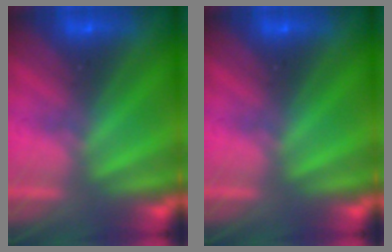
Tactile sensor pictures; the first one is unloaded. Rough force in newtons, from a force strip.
{"total": 0.0}